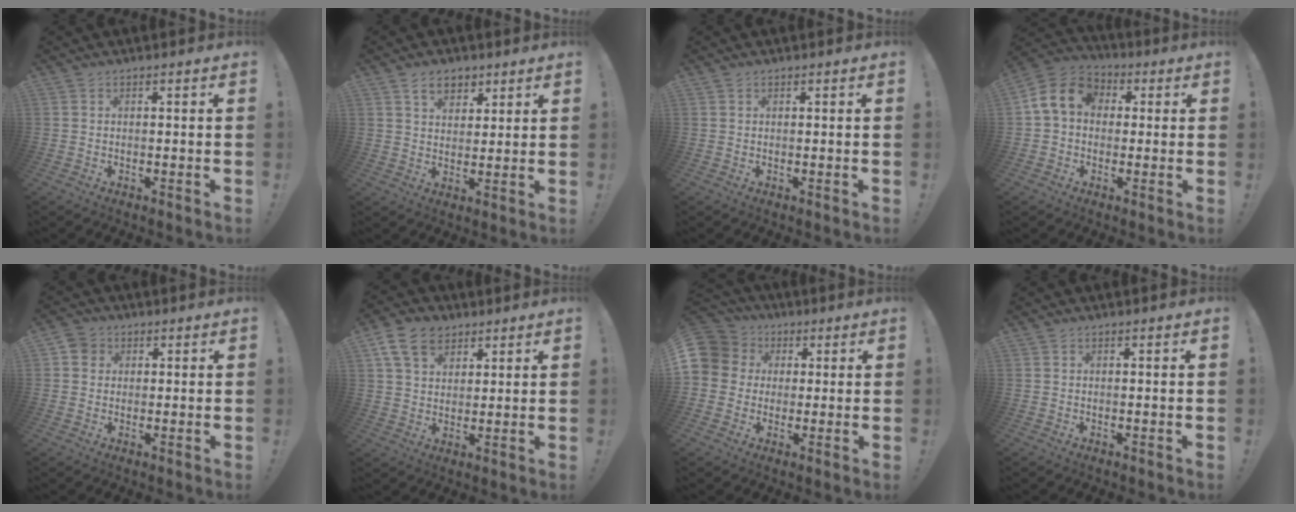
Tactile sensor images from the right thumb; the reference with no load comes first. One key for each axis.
{"total": 7.5, "fx": 4.4, "fy": 5.1, "fz": 3.3, "tx": -0.049, "ty": -0.015, "tz": 0.082}
{"total": 0.5, "fx": 0.4, "fy": 0.3, "fz": 0.1, "tx": 0.002, "ty": -0.001, "tz": 0.007}
{"total": 11.7, "fx": 2.1, "fy": 9.2, "fz": 6.8, "tx": -0.120, "ty": 0.017, "tz": 0.048}
{"total": 4.0, "fx": 1.3, "fy": 3.5, "fz": 1.3, "tx": -0.025, "ty": 0.005, "tz": 0.025}
{"total": 11.4, "fx": 6.1, "fy": 8.0, "fz": 5.3, "tx": -0.088, "ty": -0.020, "tz": 0.120}
{"total": 9.0, "fx": 1.5, "fy": 8.4, "fz": 2.9, "tx": -0.060, "ty": 0.004, "tz": 0.034}
{"total": 0.0}